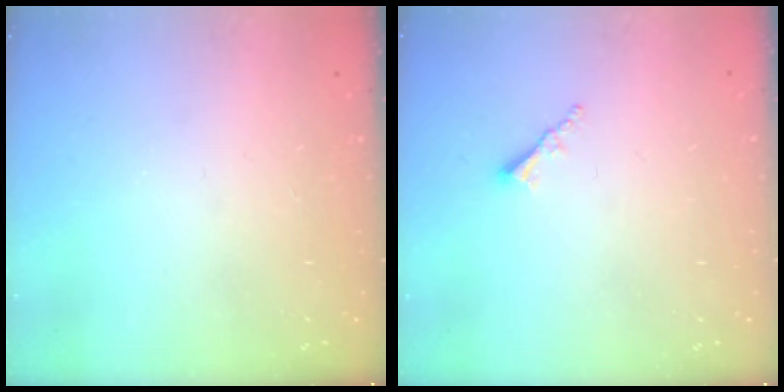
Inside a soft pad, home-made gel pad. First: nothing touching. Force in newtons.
{"total": 1.7, "press": 1.7, "slide": 0.2}